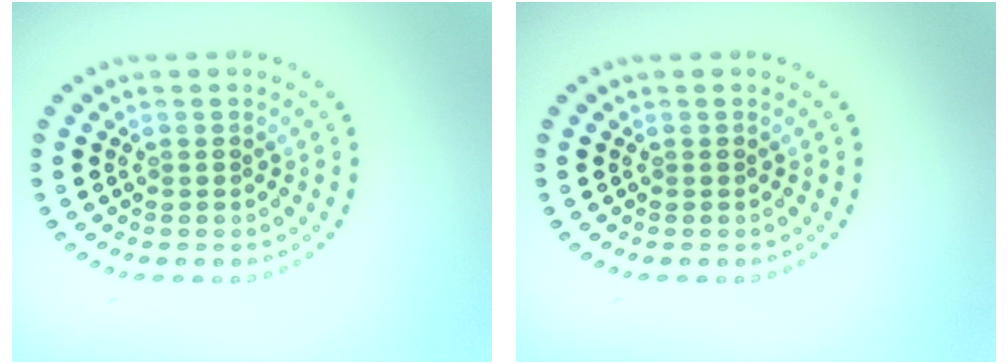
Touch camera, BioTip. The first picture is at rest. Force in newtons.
{"total": 0.0}